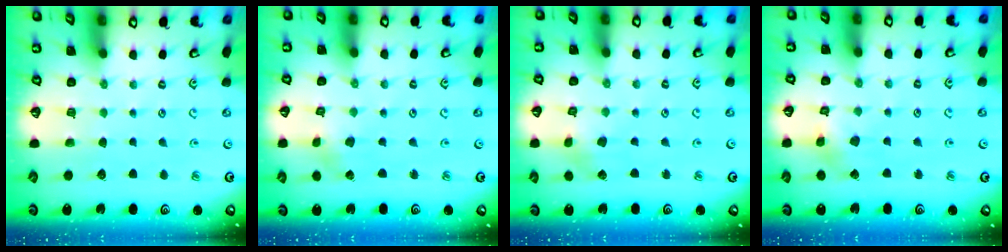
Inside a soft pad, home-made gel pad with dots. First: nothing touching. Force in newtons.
{"total": 1.8, "press": 1.8, "slide": 0.2}
{"total": 2.8, "press": 2.8, "slide": 0.1}
{"total": 6.1, "press": 6.1, "slide": 0.5}